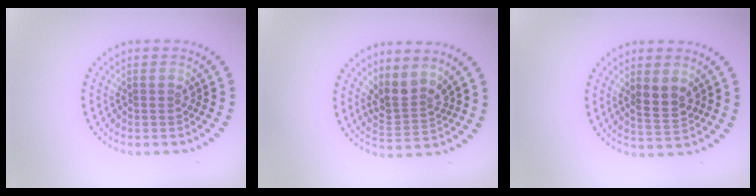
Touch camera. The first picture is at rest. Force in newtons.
{"total": 2.7, "press": 1.9, "slide": 1.9}
{"total": 2.7, "press": 2.6, "slide": 0.6}